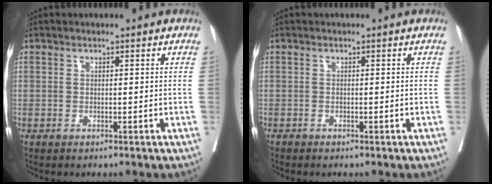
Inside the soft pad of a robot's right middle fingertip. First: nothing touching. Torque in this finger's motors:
{"motor_torque": [-0.47, -0.14, -0.05, -0.01]}